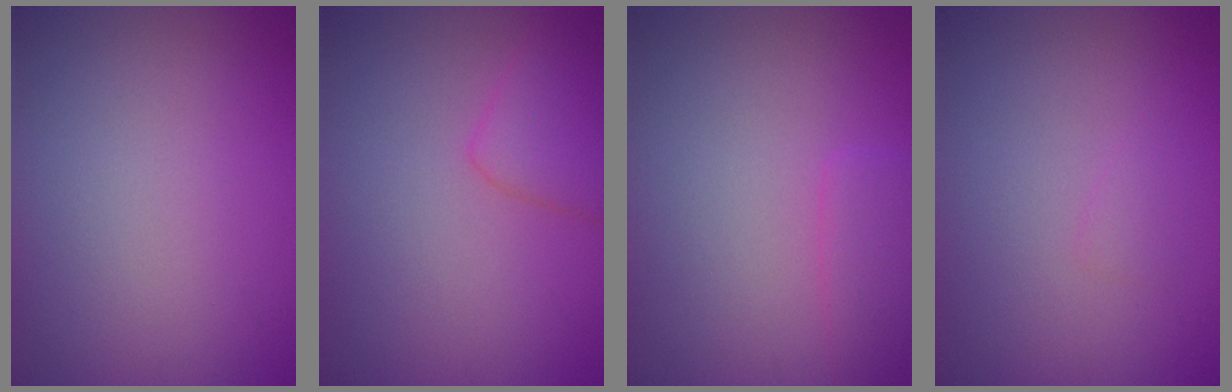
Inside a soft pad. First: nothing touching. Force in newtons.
{"total": 2.8, "press": 2.8, "slide": 0.2}
{"total": 1.8, "press": 1.8, "slide": 0.2}
{"total": 0.6, "press": 0.6, "slide": 0.0}